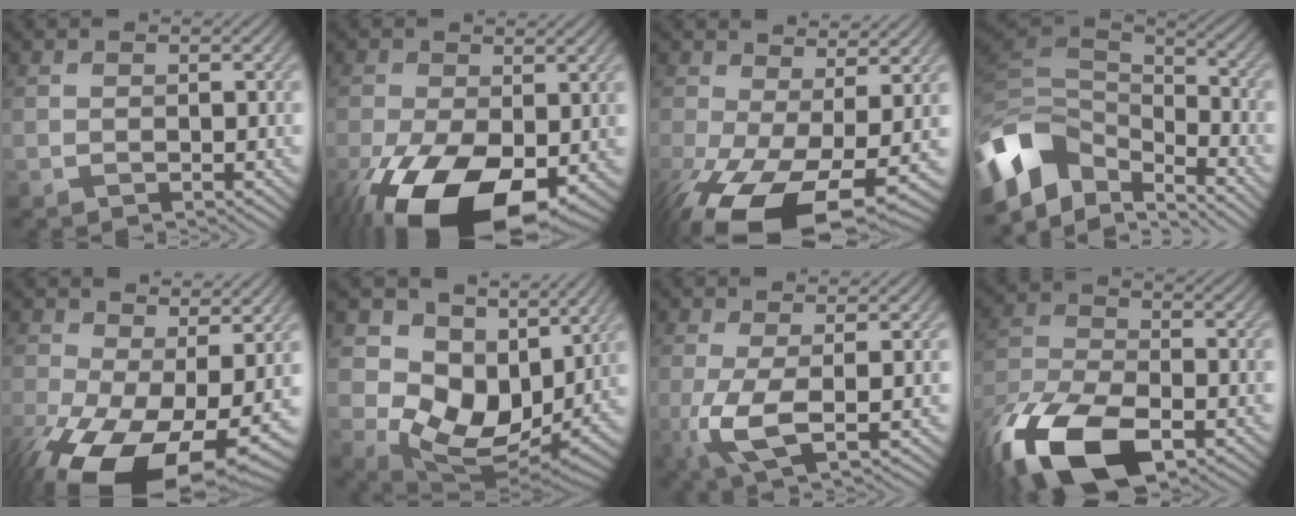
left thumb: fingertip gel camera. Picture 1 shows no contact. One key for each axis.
{"total": 16.2, "fx": -6.2, "fy": 8.8, "fz": 12.1, "tx": -0.248, "ty": -0.058, "tz": -0.089}
{"total": 14.5, "fx": -4.8, "fy": 7.3, "fz": 11.6, "tx": -0.251, "ty": -0.060, "tz": -0.060}
{"total": 12.2, "fx": -6.6, "fy": 7.7, "fz": 6.8, "tx": -0.181, "ty": -0.013, "tz": -0.121}
{"total": 16.9, "fx": -4.1, "fy": 9.8, "fz": 13.1, "tx": -0.266, "ty": -0.065, "tz": -0.034}
{"total": 12.3, "fx": 3.0, "fy": 9.1, "fz": 7.7, "tx": -0.145, "ty": -0.027, "tz": 0.059}
{"total": 5.3, "fx": -0.2, "fy": 1.7, "fz": 5.0, "tx": -0.113, "ty": -0.005, "tz": -0.004}
{"total": 14.3, "fx": -8.0, "fy": 6.8, "fz": 9.7, "tx": -0.226, "ty": -0.037, "tz": -0.161}